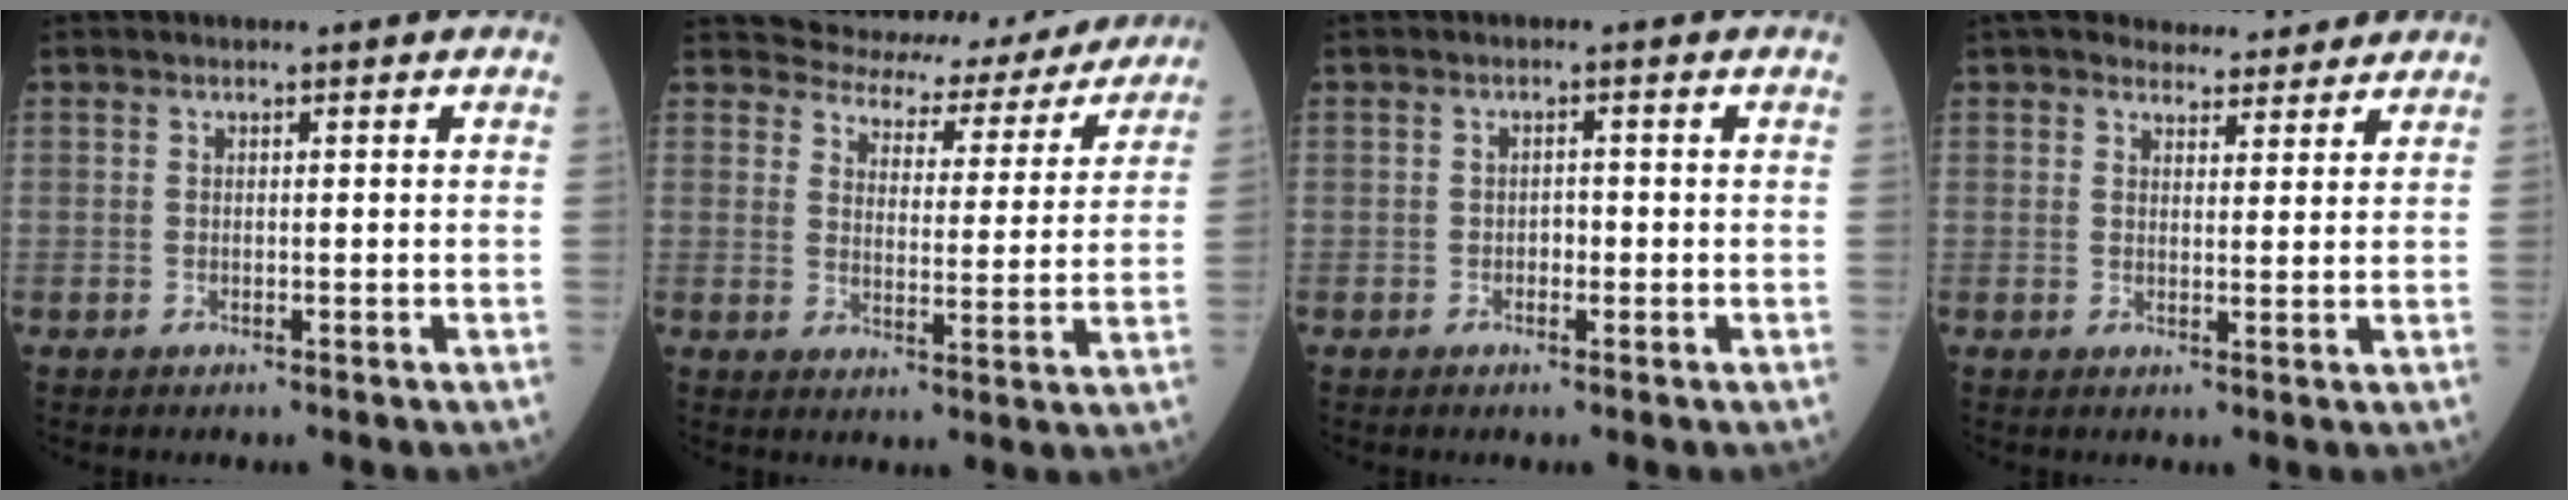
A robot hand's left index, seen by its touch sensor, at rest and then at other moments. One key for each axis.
{"total": 14.3, "fx": 13.4, "fy": 4.7, "fz": 1.7, "tx": -0.003, "ty": -0.010, "tz": 0.148}
{"total": 1.2, "fx": -0.3, "fy": 0.8, "fz": 0.9, "tx": -0.012, "ty": 0.003, "tz": -0.007}
{"total": 8.1, "fx": 7.4, "fy": 2.5, "fz": 2.1, "tx": -0.023, "ty": 0.013, "tz": 0.099}